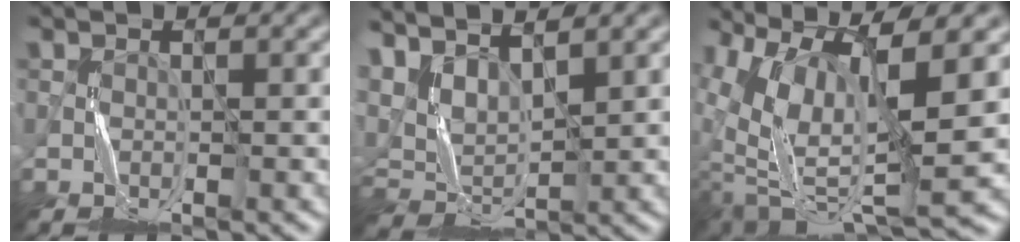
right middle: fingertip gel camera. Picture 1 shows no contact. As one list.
[{"total": 4.2, "force": [3.1, 1.6, 2.3], "torque": [-0.062, 0.005, 0.064]}, {"total": 11.5, "force": [2.5, 3.8, 10.5], "torque": [-0.202, -0.003, 0.061]}]